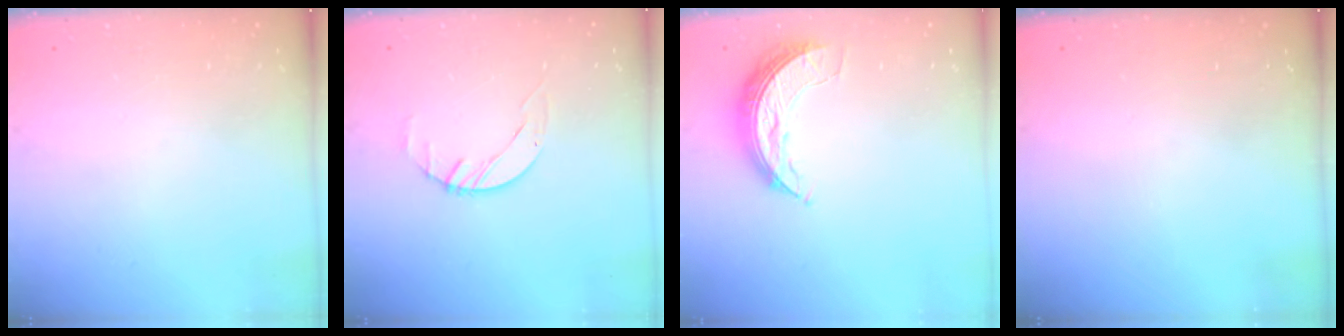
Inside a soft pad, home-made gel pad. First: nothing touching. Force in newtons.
{"total": 1.4, "press": 1.4, "slide": 0.2}
{"total": 7.7, "press": 7.7, "slide": 0.3}
{"total": 0.0}